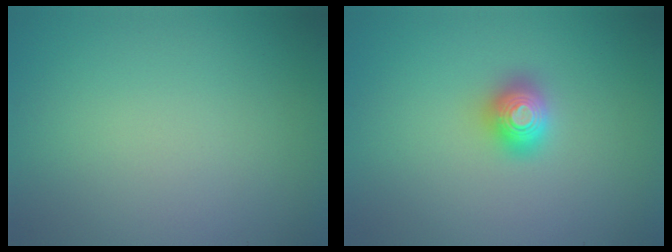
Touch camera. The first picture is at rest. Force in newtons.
{"total": 2.0, "press": 2.0, "slide": 0.2}